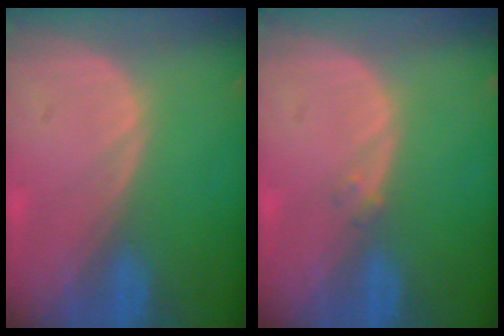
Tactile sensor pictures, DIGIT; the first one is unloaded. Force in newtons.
{"total": 1.0, "press": 0.9, "slide": 0.4}